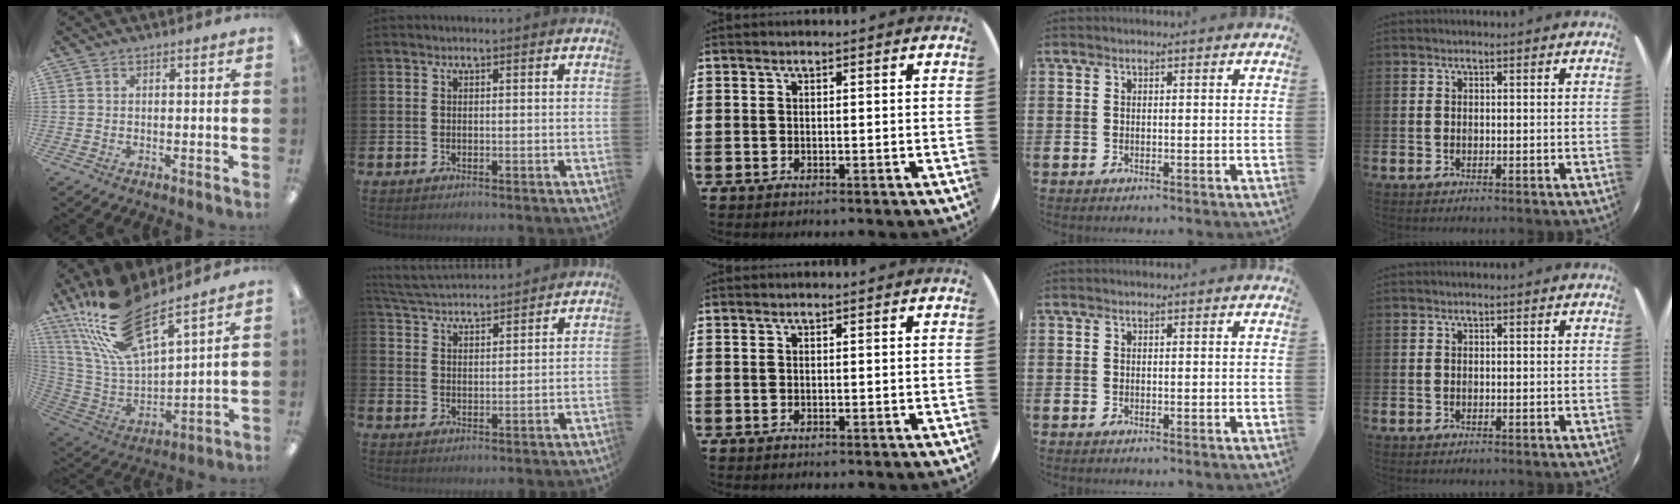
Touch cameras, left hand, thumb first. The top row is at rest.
{"thumb": {"total": 20.2, "force": [15.8, 6.0, 11.2], "torque": [-0.240, -0.094, 0.282]}, "index": {"total": 5.0, "force": [5.0, 0.4, 0.2], "torque": [-0.025, -0.030, 0.089]}}